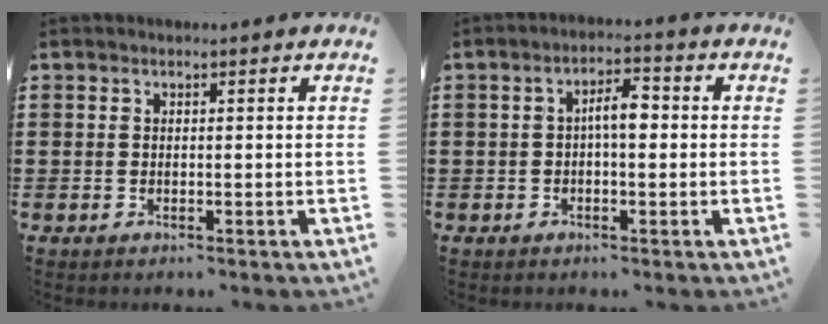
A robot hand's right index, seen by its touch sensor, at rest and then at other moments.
{"total": 4.0, "force": [-0.2, 1.3, 3.8], "torque": [-0.071, 0.010, -0.007]}